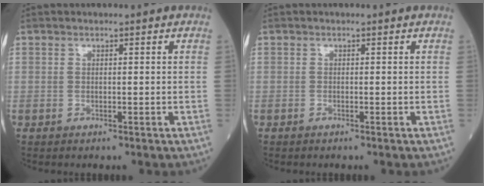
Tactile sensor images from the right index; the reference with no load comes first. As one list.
[{"total": 0.0}]